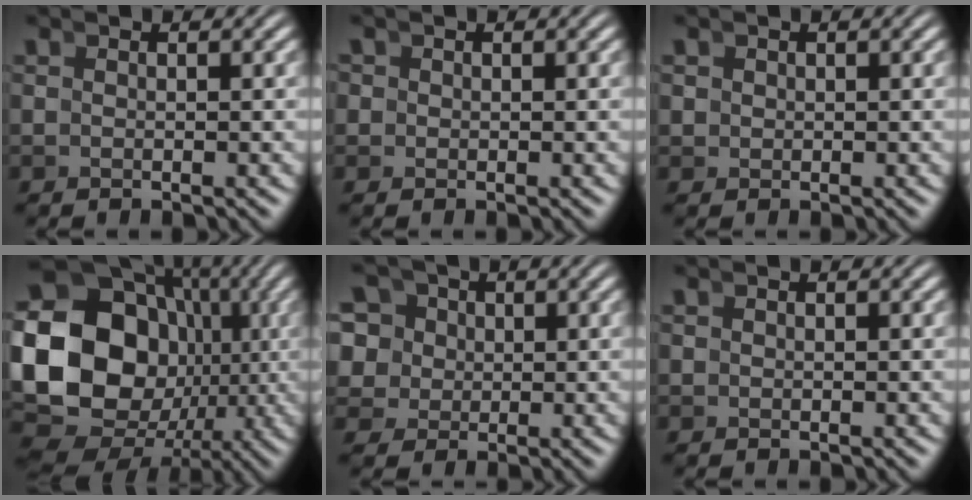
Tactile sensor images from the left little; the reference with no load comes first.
{"total": 1.3, "force": [0.0, 1.2, 0.3], "torque": [-0.005, 0.003, -0.005]}
{"total": 0.9, "force": [0.4, 0.8, 0.2], "torque": [-0.005, -0.007, 0.012]}
{"total": 22.5, "force": [-2.0, 18.2, 13.1], "torque": [-0.284, -0.075, -0.015]}
{"total": 9.7, "force": [1.4, 8.7, 4.0], "torque": [-0.106, -0.020, 0.022]}
{"total": 0.0}